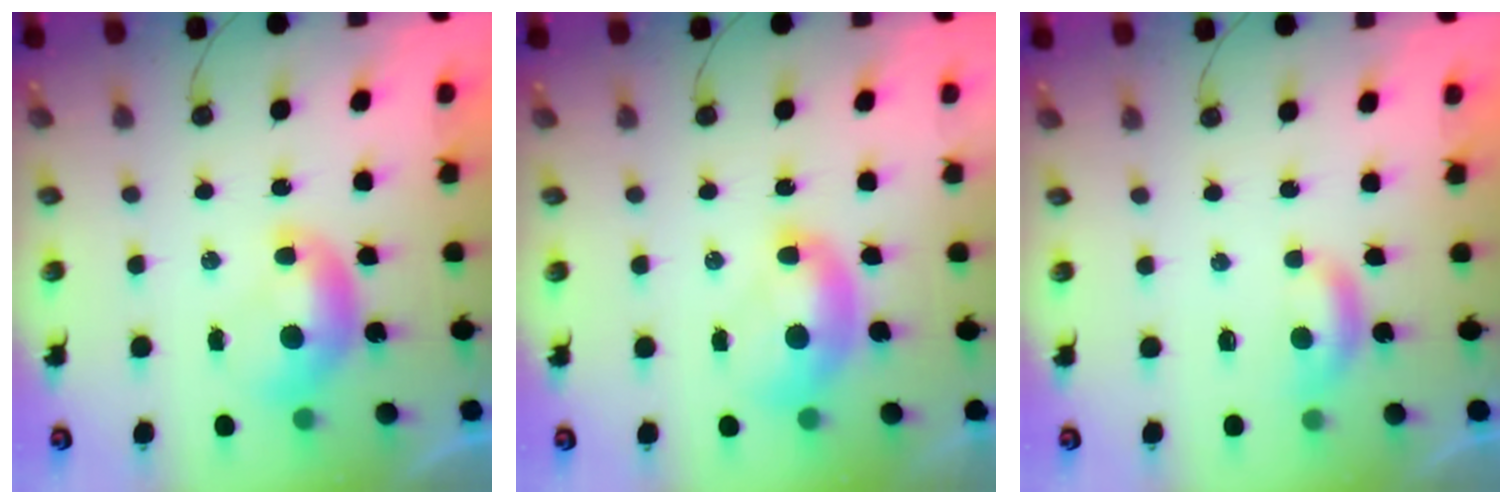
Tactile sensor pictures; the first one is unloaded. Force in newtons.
{"total": 2.2, "press": 2.2, "slide": 0.3}
{"total": 2.5, "press": 2.5, "slide": 0.4}